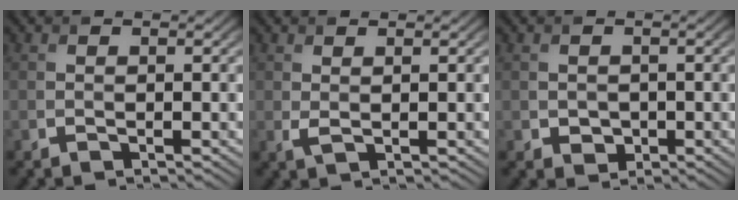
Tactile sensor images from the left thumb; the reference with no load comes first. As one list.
[{"total": 1.2, "force": [0.6, 0.4, 0.9], "torque": [-0.027, -0.002, 0.014]}, {"total": 1.6, "force": [-0.3, 1.5, 0.6], "torque": [-0.014, -0.009, -0.006]}]